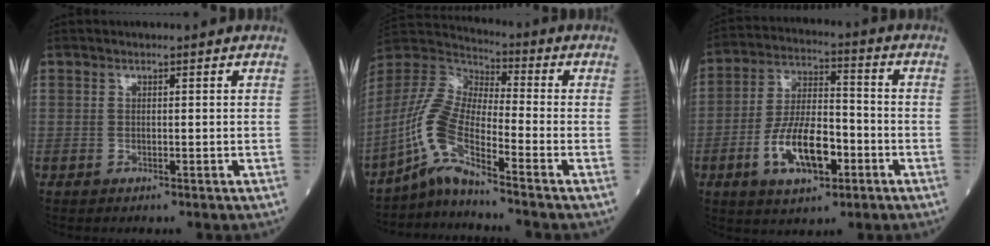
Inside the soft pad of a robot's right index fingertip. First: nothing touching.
{"total": 8.8, "force": [-6.0, 0.8, 6.3], "torque": [-0.157, 0.001, -0.127]}
{"total": 11.8, "force": [-4.4, 4.7, 9.9], "torque": [-0.199, 0.007, -0.073]}